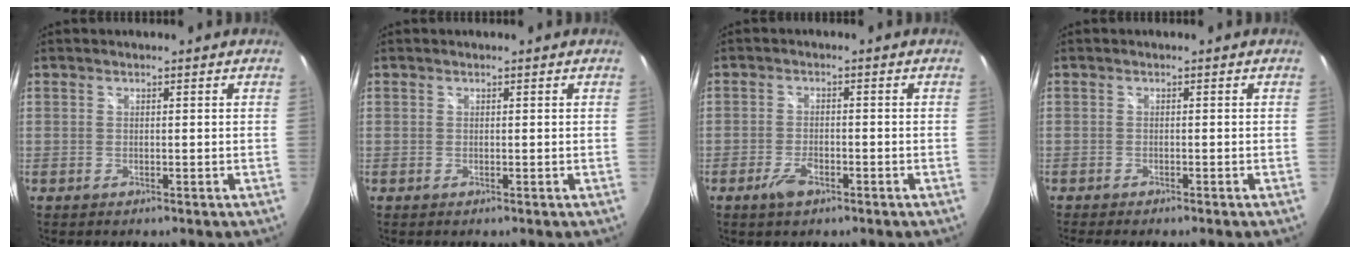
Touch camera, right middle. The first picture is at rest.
{"total": 0.0}
{"total": 3.8, "force": [-2.4, 1.8, 2.4], "torque": [-0.056, -0.004, -0.043]}
{"total": 2.4, "force": [-2.1, -0.1, 1.1], "torque": [-0.024, -0.012, -0.032]}